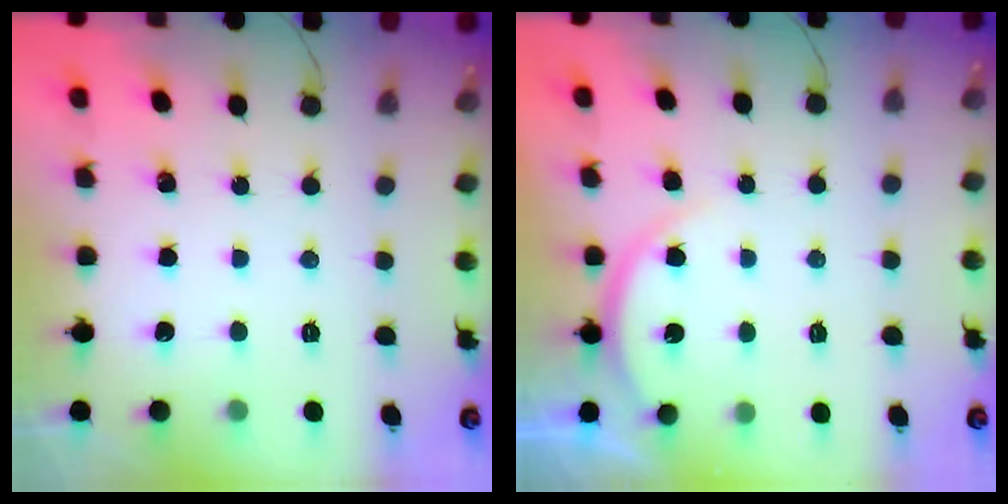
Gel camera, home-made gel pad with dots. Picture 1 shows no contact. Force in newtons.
{"total": 4.8, "press": 4.7, "slide": 0.6}